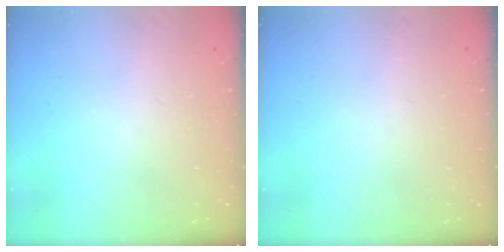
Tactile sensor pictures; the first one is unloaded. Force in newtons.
{"total": 0.0}